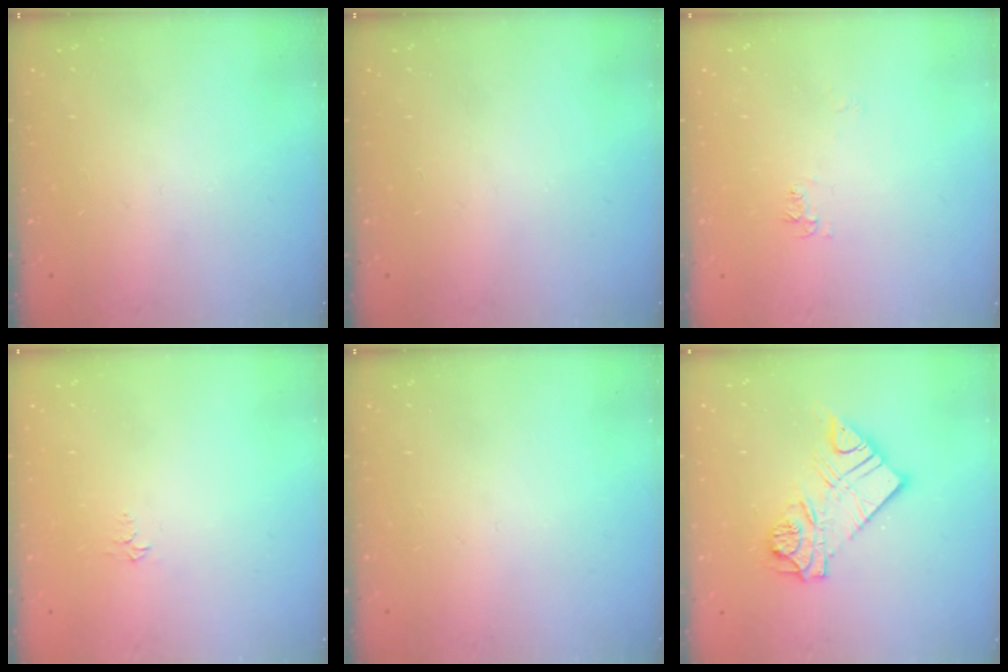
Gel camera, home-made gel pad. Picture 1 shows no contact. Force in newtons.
{"total": 0.0}
{"total": 4.9, "press": 4.9, "slide": 0.6}
{"total": 3.3, "press": 3.2, "slide": 0.4}
{"total": 0.0}
{"total": 14.2, "press": 14.1, "slide": 1.6}